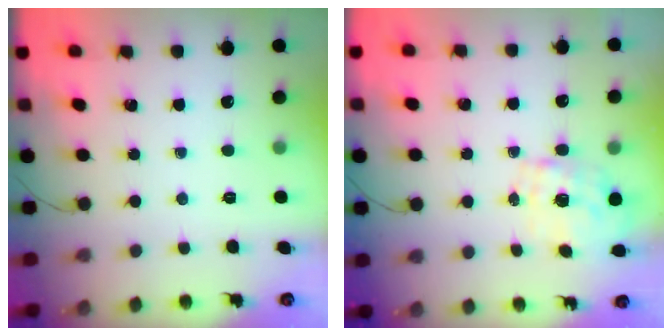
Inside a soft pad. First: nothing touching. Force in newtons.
{"total": 1.6, "press": 1.4, "slide": 0.8}